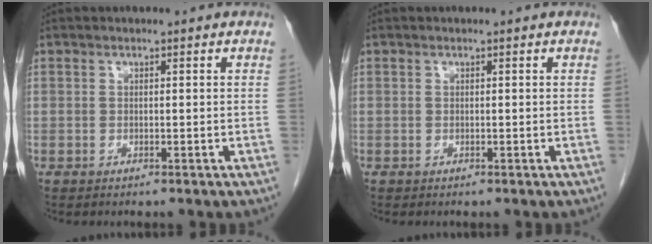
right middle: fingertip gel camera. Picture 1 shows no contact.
{"total": 0.0}